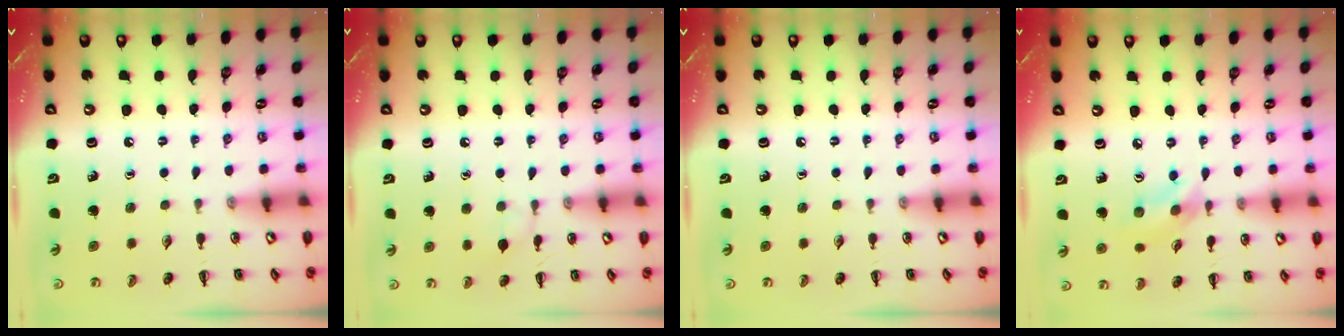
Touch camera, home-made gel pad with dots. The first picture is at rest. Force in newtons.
{"total": 5.0, "press": 4.6, "slide": 1.9}
{"total": 0.0}
{"total": 5.2, "press": 5.2, "slide": 0.5}